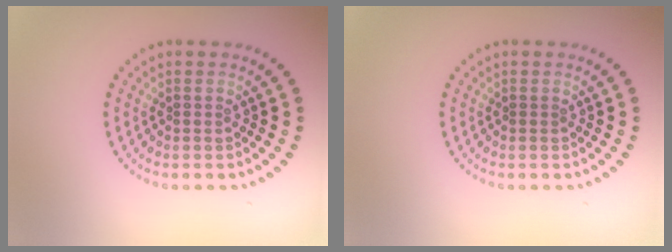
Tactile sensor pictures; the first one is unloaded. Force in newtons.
{"total": 0.0}